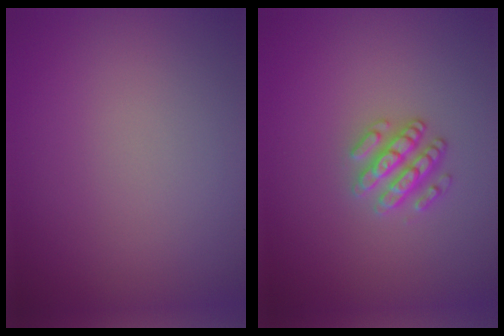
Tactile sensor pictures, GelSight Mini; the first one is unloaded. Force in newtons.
{"total": 2.5, "press": 2.4, "slide": 0.6}